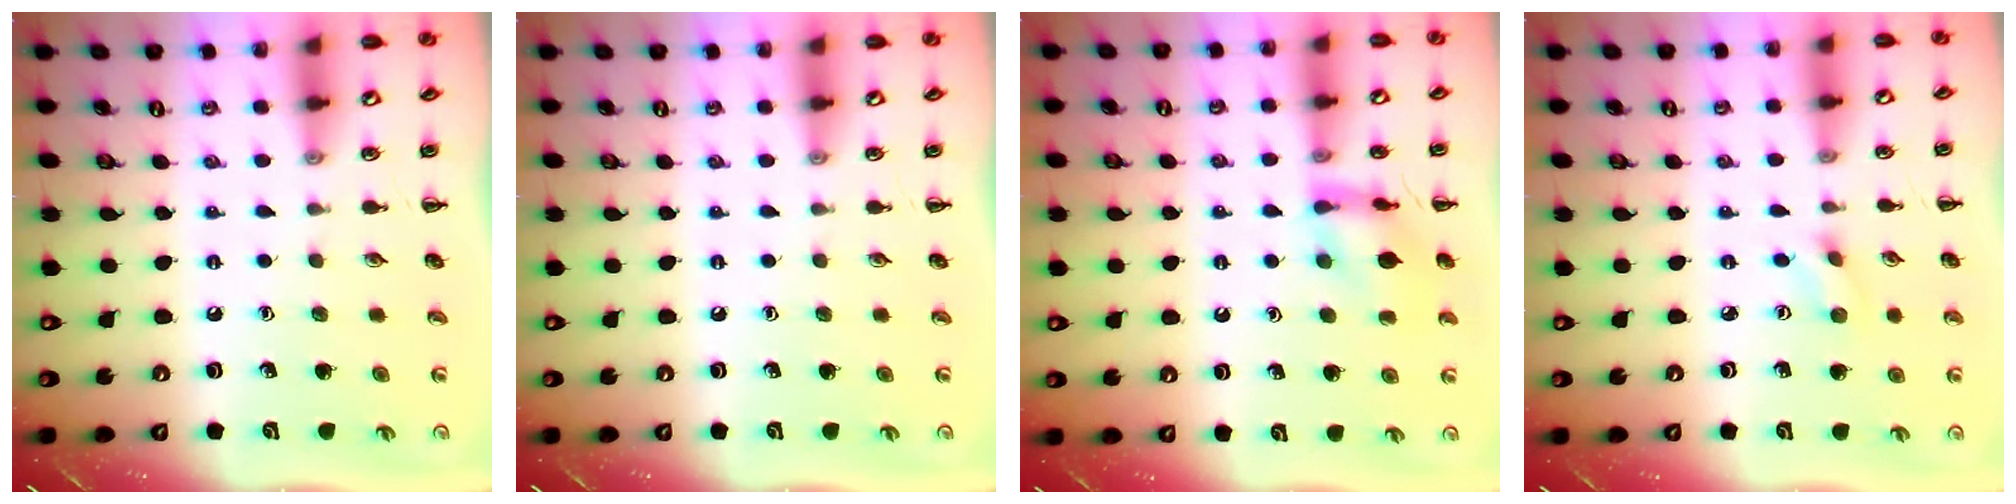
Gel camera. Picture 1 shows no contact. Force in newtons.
{"total": 0.0}
{"total": 11.7, "press": 11.7, "slide": 0.9}
{"total": 2.7, "press": 2.5, "slide": 1.0}